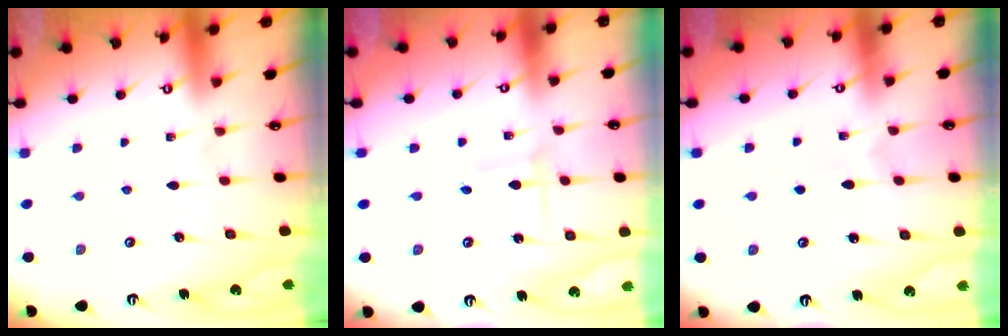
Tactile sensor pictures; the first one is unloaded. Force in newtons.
{"total": 1.0, "press": 1.0, "slide": 0.1}
{"total": 4.3, "press": 4.2, "slide": 0.6}